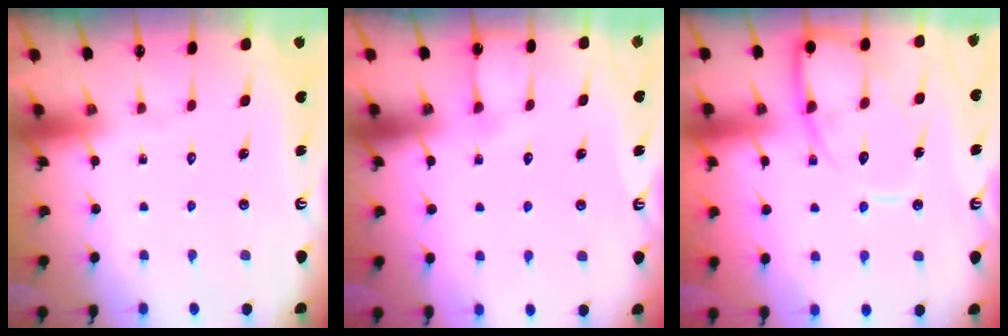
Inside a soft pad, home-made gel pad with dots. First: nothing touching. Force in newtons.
{"total": 5.1, "press": 5.1, "slide": 0.5}
{"total": 11.5, "press": 11.4, "slide": 1.2}